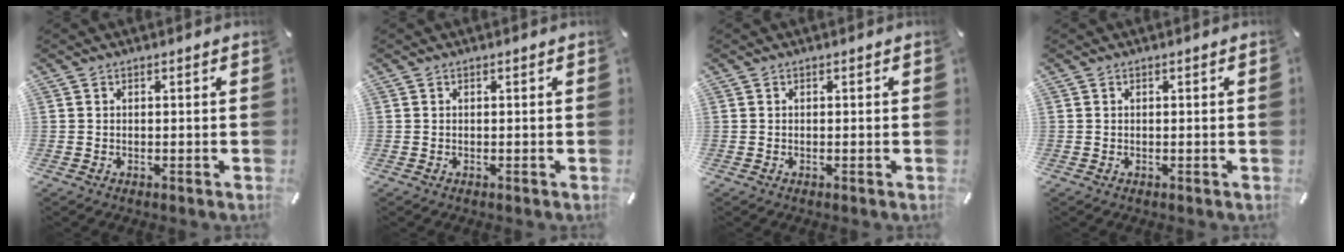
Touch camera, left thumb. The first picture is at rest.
{"total": 0.0}
{"total": 0.0}
{"total": 0.7, "force": [0.1, -0.2, 0.6], "torque": [-0.010, -0.002, 0.001]}